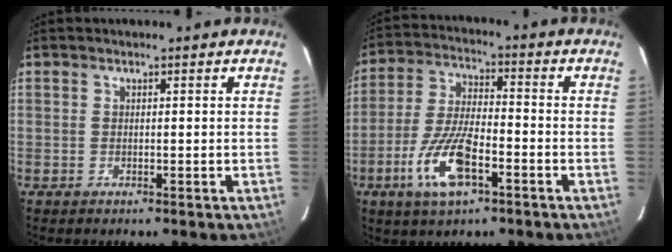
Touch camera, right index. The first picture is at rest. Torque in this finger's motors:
{"motor_torque": [1.34, -0.81, 0.80, 0.16]}